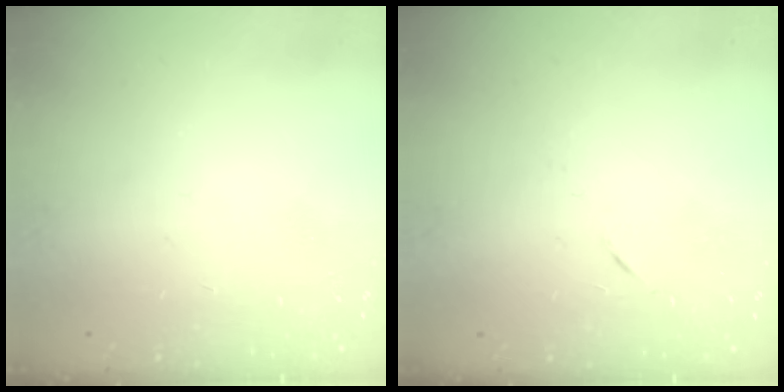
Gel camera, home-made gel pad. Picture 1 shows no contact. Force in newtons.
{"total": 3.8, "press": 3.6, "slide": 1.1}